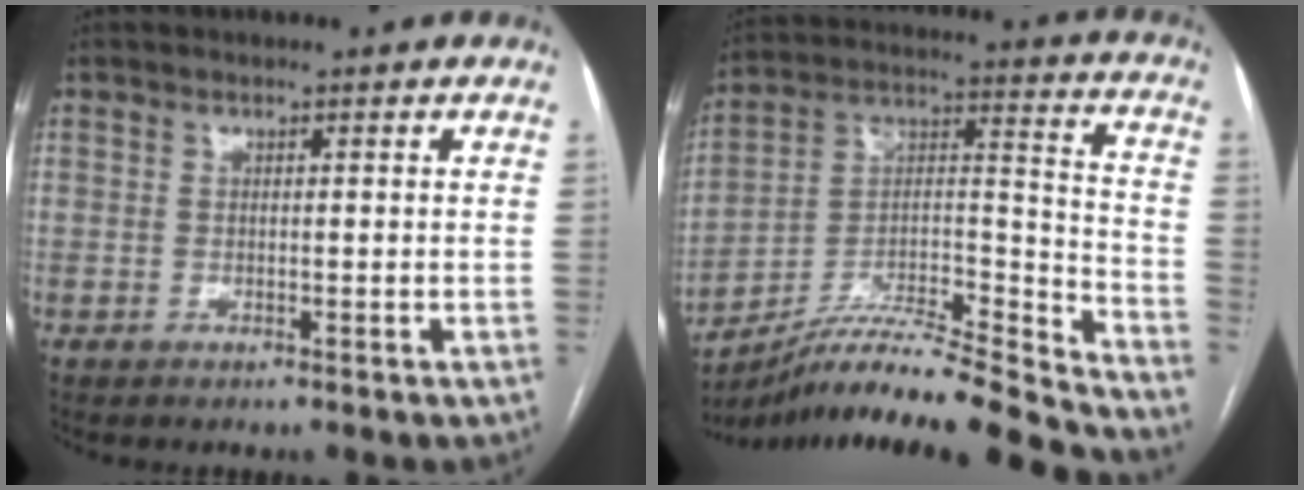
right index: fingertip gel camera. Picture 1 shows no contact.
{"total": 21.6, "force": [-19.9, -0.6, 8.4], "torque": [-0.140, 0.019, -0.328]}